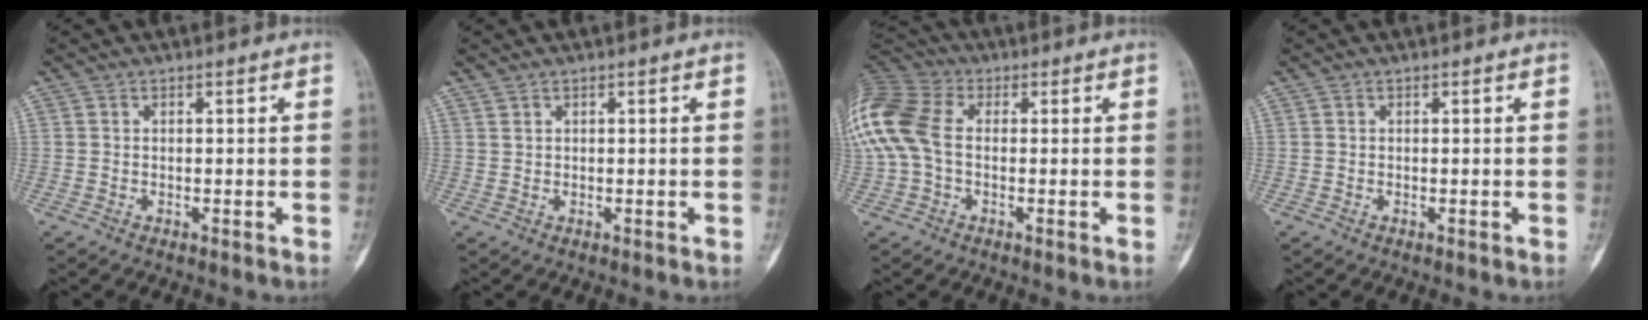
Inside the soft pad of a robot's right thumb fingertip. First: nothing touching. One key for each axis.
{"total": 0.7, "fx": 0.7, "fy": 0.2, "fz": 0.2, "tx": -0.002, "ty": -0.002, "tz": 0.016}
{"total": 16.8, "fx": 1.2, "fy": 11.6, "fz": 12.2, "tx": -0.307, "ty": 0.030, "tz": 0.018}
{"total": 0.0}